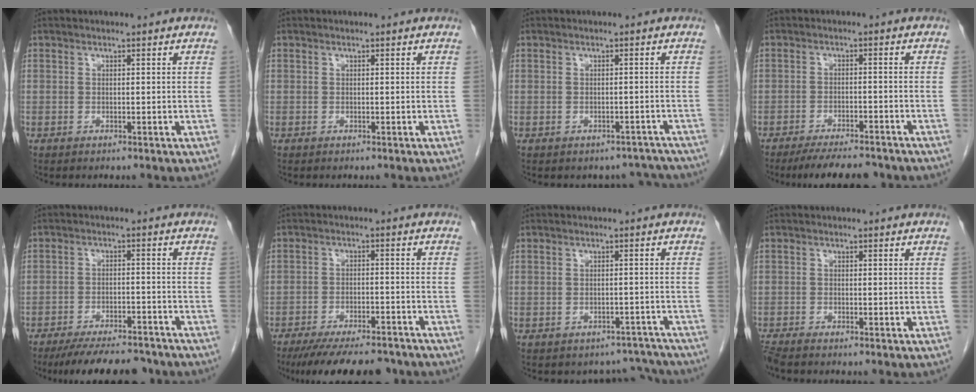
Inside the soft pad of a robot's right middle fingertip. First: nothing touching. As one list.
[{"total": 0.0}, {"total": 4.6, "force": [-4.0, 2.1, -0.3], "torque": [0.015, 0.019, -0.040]}, {"total": 9.1, "force": [-8.1, 1.8, 3.8], "torque": [-0.056, -0.010, -0.118]}, {"total": 13.1, "force": [-11.6, 2.8, 5.5], "torque": [-0.085, -0.007, -0.161]}, {"total": 15.1, "force": [-12.9, 3.5, 7.0], "torque": [-0.119, -0.016, -0.182]}, {"total": 5.6, "force": [-5.2, 2.0, -1.0], "torque": [0.025, 0.027, -0.052]}, {"total": 1.6, "force": [-1.5, -0.2, 0.5], "torque": [-0.016, -0.005, -0.032]}]